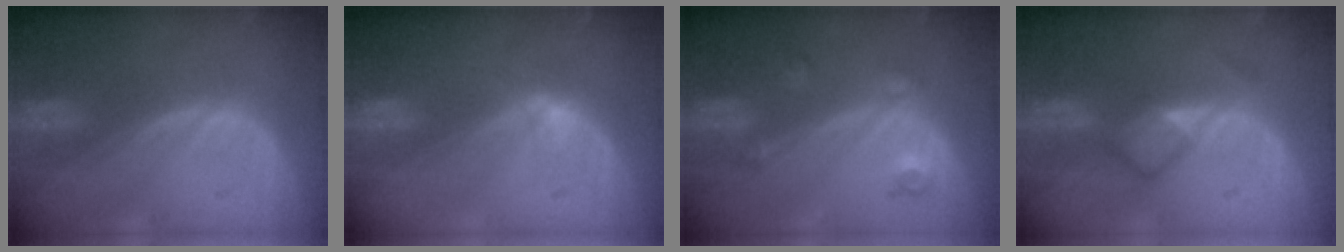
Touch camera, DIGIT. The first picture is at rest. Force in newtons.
{"total": 2.3, "press": 1.9, "slide": 1.3}
{"total": 3.5, "press": 3.1, "slide": 1.6}
{"total": 3.9, "press": 3.8, "slide": 0.3}